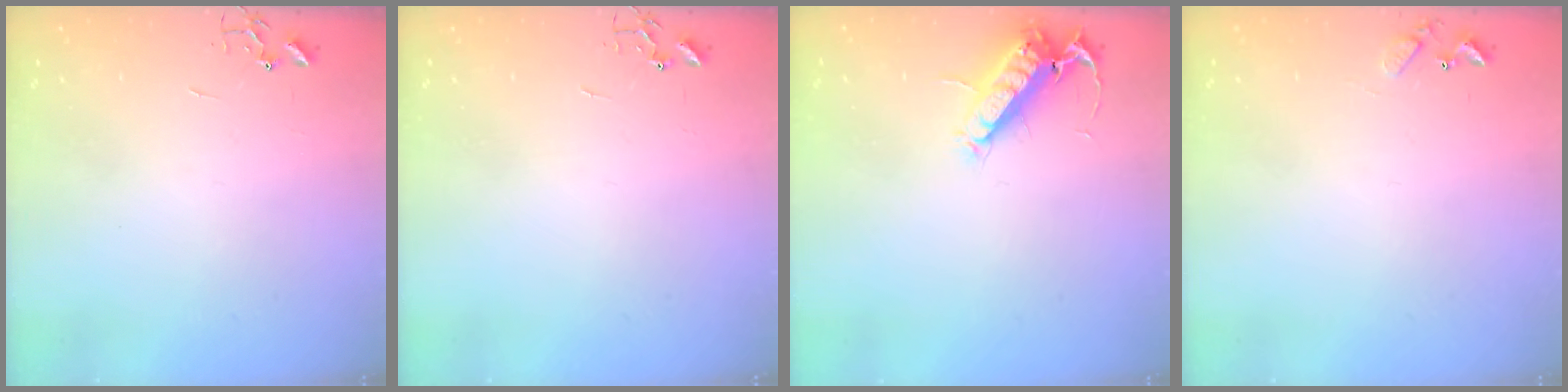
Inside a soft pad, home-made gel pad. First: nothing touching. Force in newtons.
{"total": 0.0}
{"total": 13.1, "press": 13.0, "slide": 2.0}
{"total": 5.5, "press": 5.5, "slide": 0.4}